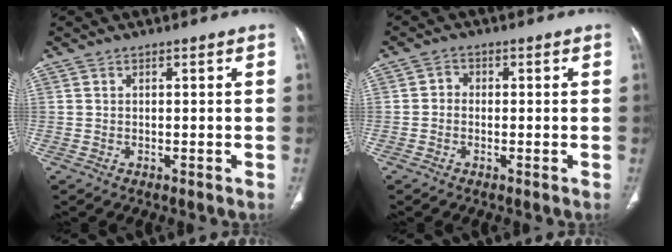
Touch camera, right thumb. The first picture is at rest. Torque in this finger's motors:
{"motor_torque": [-0.24, 0.26, 0.21, -0.38, -0.11]}